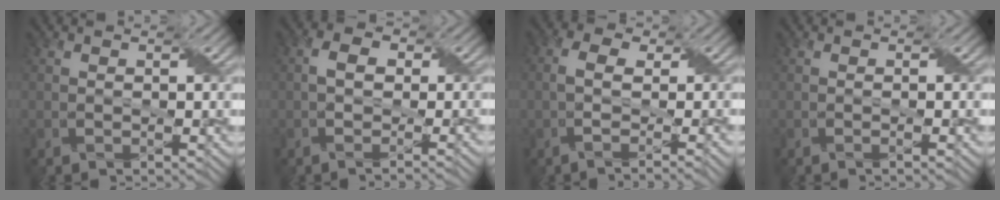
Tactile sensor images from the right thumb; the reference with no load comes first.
{"total": 3.3, "force": [-0.9, 1.8, 2.5], "torque": [-0.042, 0.001, -0.015]}
{"total": 3.6, "force": [-0.8, 1.2, 3.4], "torque": [-0.053, 0.003, -0.022]}
{"total": 0.9, "force": [-0.2, 0.2, 0.8], "torque": [-0.012, 0.001, -0.011]}